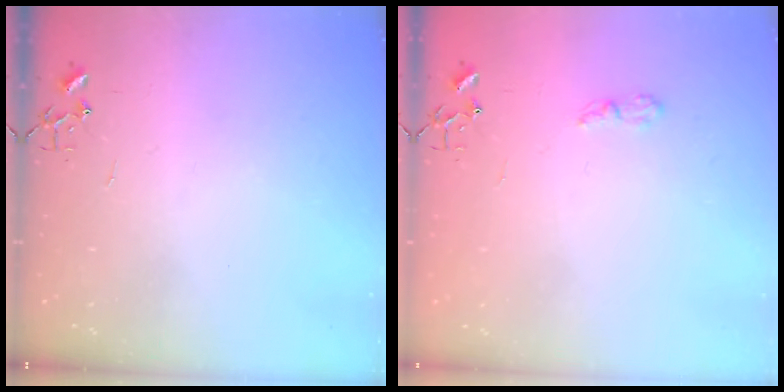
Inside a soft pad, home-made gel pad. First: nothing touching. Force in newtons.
{"total": 4.4, "press": 4.3, "slide": 0.5}